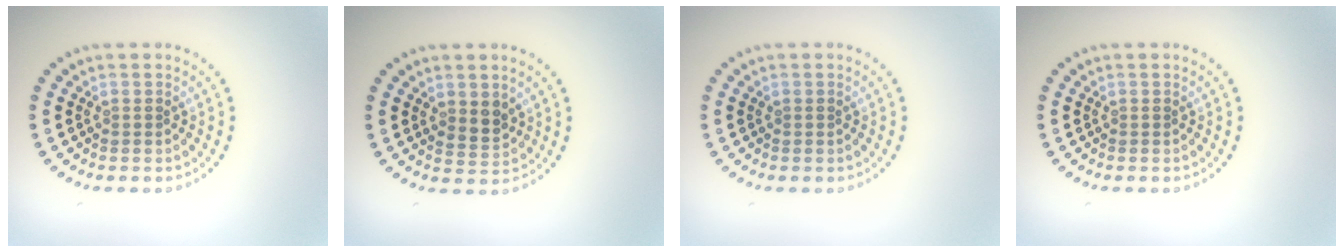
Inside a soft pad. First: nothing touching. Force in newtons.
{"total": 1.8, "press": 1.6, "slide": 0.9}
{"total": 0.0}
{"total": 0.0}